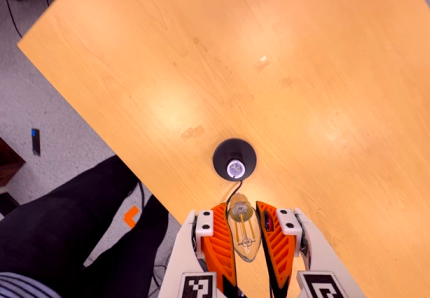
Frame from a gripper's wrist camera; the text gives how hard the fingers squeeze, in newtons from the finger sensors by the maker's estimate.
{"total": 23.6, "left": 26.0, "right": 21.3}